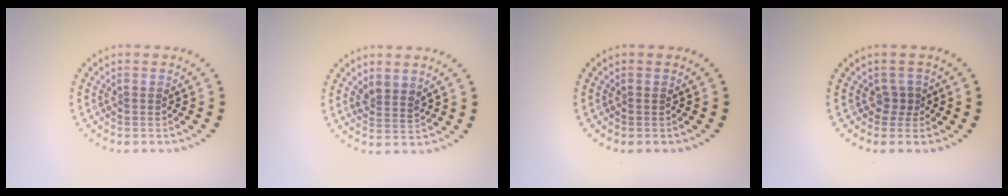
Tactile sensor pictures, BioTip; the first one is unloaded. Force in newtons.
{"total": 1.9, "press": 1.6, "slide": 1.1}
{"total": 0.0}
{"total": 1.2, "press": 0.8, "slide": 0.8}